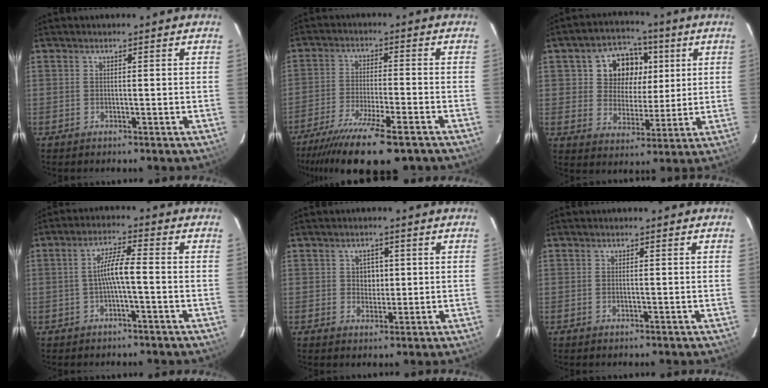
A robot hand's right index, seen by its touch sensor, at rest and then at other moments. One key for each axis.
{"total": 16.4, "fx": -12.5, "fy": 2.9, "fz": 10.2, "tx": -0.207, "ty": -0.042, "tz": -0.210}
{"total": 11.3, "fx": 3.3, "fy": 9.3, "fz": 5.4, "tx": -0.113, "ty": 0.026, "tz": 0.058}
{"total": 4.9, "fx": -1.1, "fy": 0.3, "fz": 4.8, "tx": -0.094, "ty": 0.009, "tz": -0.019}
{"total": 3.2, "fx": 0.4, "fy": 2.8, "fz": 1.5, "tx": -0.021, "ty": 0.007, "tz": 0.006}
{"total": 0.6, "fx": -0.2, "fy": 0.2, "fz": 0.6, "tx": -0.013, "ty": 0.001, "tz": -0.004}